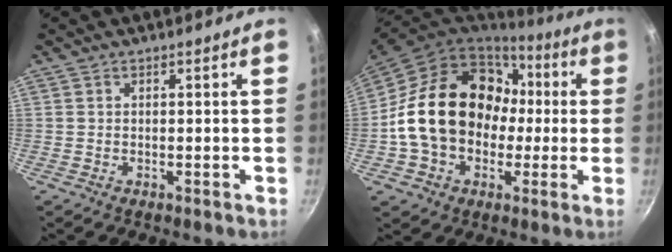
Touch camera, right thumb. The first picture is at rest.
{"total": 22.0, "force": [0.5, 17.1, 13.8], "torque": [-0.215, 0.055, 0.018]}